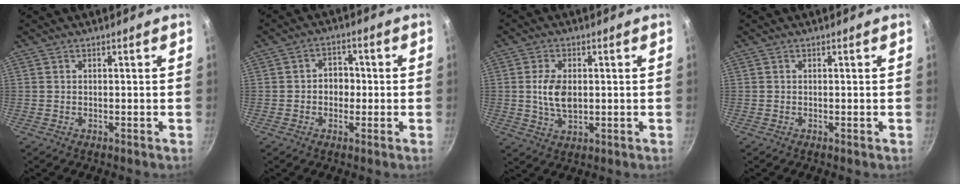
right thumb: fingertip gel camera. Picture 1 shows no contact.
{"total": 4.7, "force": [-0.5, 3.9, 2.6], "torque": [-0.008, 0.013, -0.011]}
{"total": 6.7, "force": [0.3, 4.0, 5.4], "torque": [-0.099, -0.005, 0.006]}
{"total": 0.0}